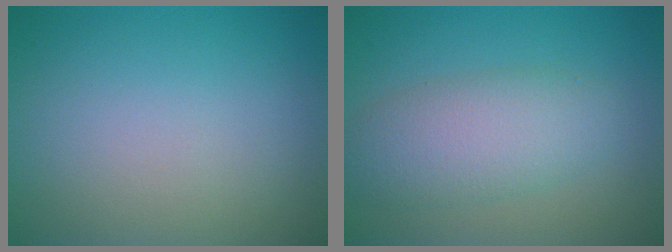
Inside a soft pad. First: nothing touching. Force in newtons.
{"total": 4.9, "press": 4.9, "slide": 0.0}